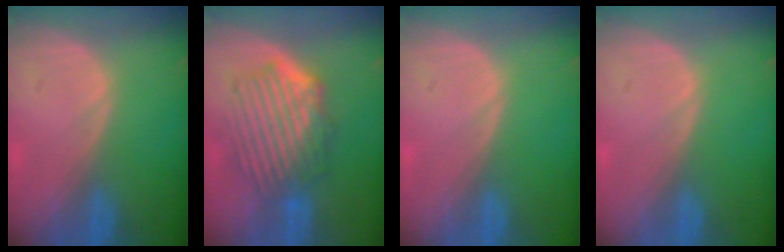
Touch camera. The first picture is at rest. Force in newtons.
{"total": 9.4, "press": 8.3, "slide": 4.6}
{"total": 0.0}
{"total": 0.0}